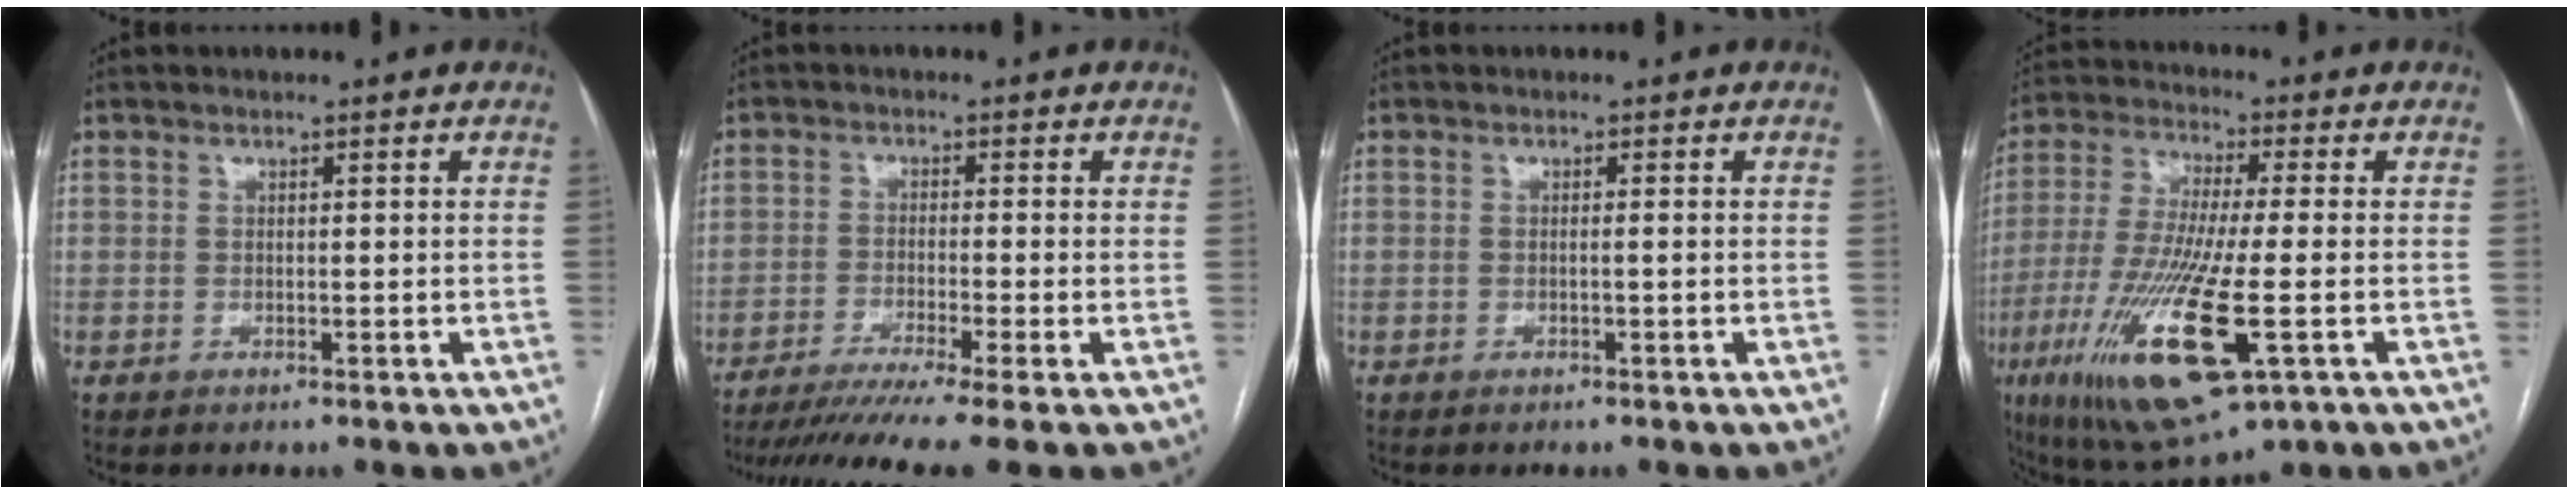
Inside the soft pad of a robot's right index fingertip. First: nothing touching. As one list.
[{"total": 10.9, "force": [-8.5, -1.6, 6.7], "torque": [-0.093, -0.026, -0.129]}, {"total": 0.6, "force": [-0.1, -0.1, 0.6], "torque": [-0.009, 0.001, -0.003]}, {"total": 18.3, "force": [-6.1, 2.9, 17.0], "torque": [-0.365, -0.040, -0.104]}]